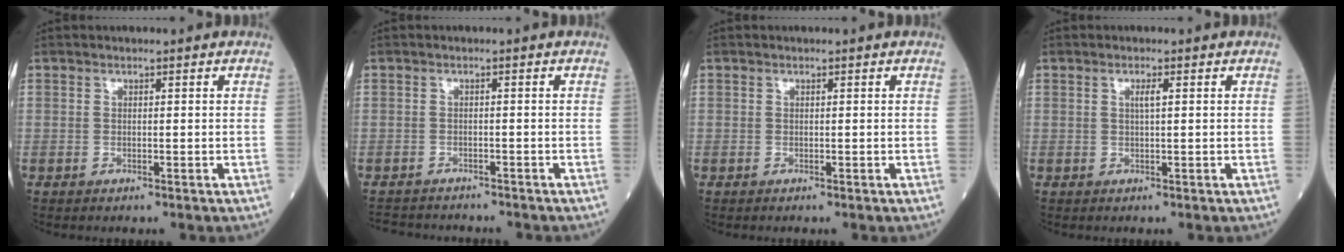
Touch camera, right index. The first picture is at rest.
{"total": 6.6, "force": [-6.2, 1.8, 1.3], "torque": [-0.017, -0.003, -0.090]}
{"total": 0.0}
{"total": 1.4, "force": [0.4, 0.0, 1.4], "torque": [-0.028, 0.001, 0.007]}